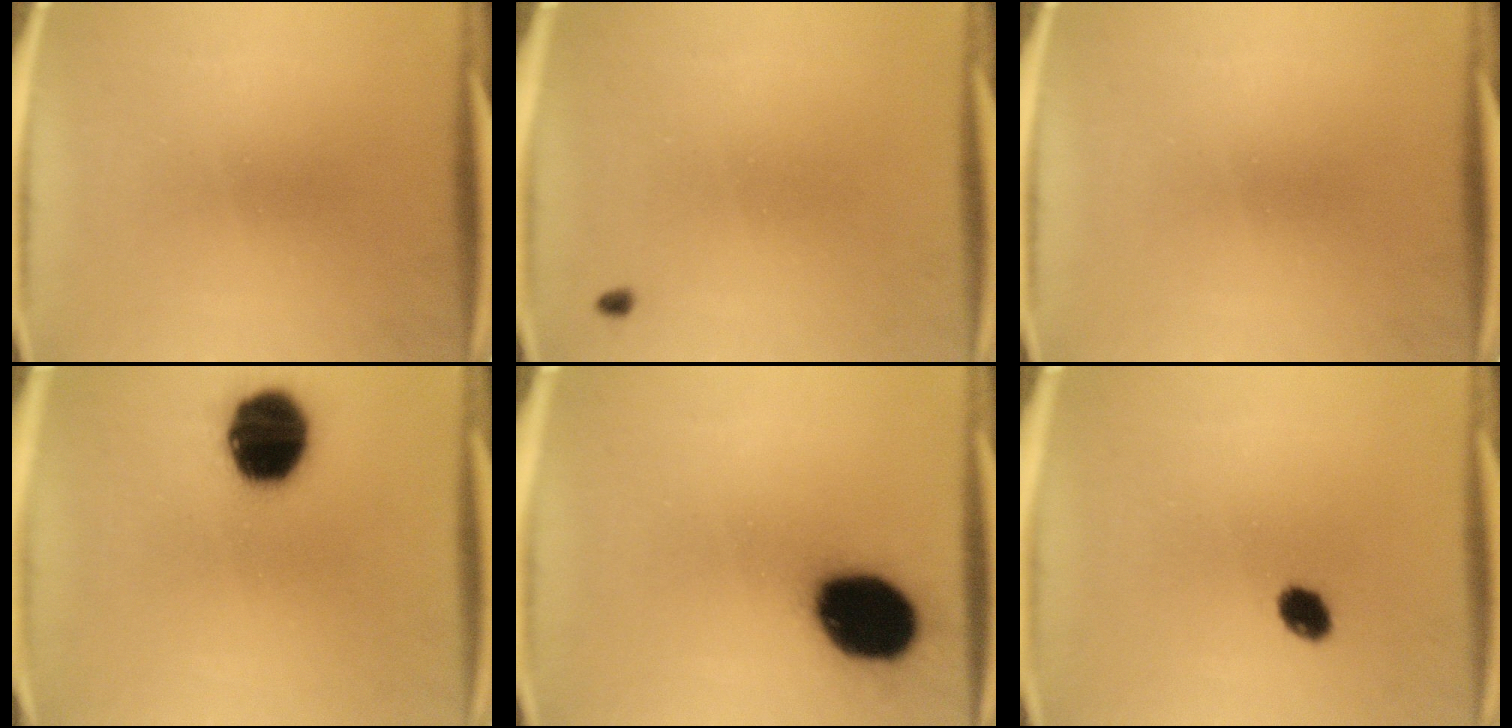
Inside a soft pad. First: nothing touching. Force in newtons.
{"total": 0.6}
{"total": 0.0}
{"total": 17.7}
{"total": 19.7}
{"total": 4.0}